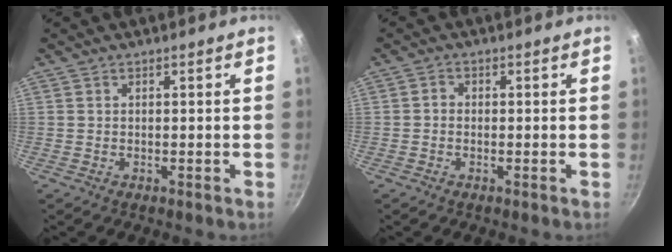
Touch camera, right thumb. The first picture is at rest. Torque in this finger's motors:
{"motor_torque": [-0.48, 0.23, 0.38, -0.15, 0.07]}